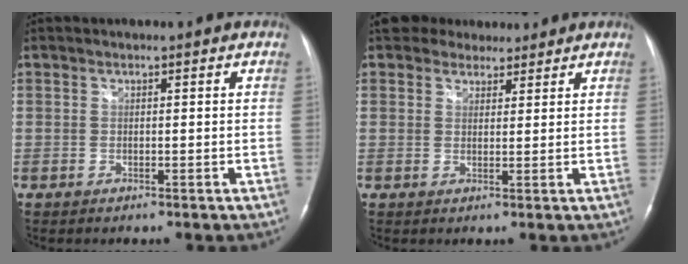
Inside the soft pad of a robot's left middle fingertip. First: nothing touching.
{"total": 6.5, "force": [5.7, 2.8, 1.1], "torque": [-0.007, 0.018, 0.088]}